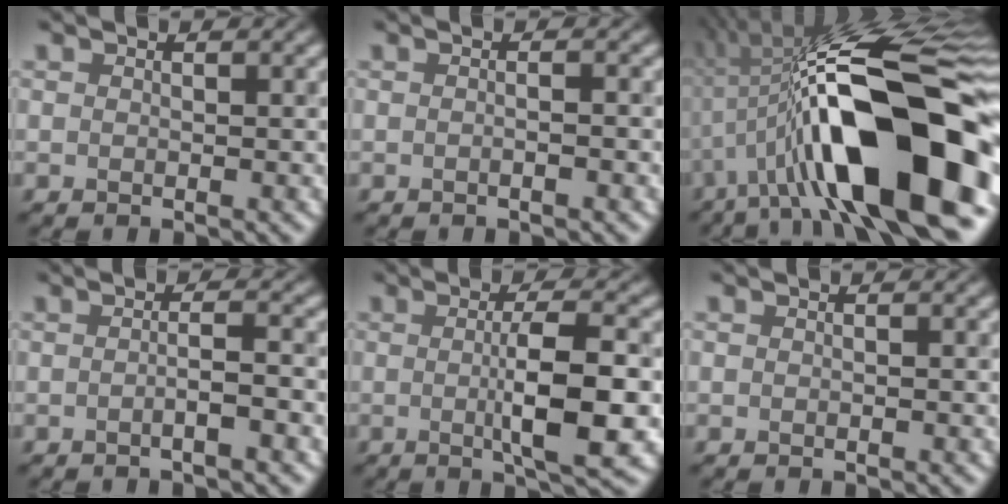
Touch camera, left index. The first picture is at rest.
{"total": 2.0, "force": [0.0, 0.9, 1.7], "torque": [0.005, 0.000, -0.019]}
{"total": 19.4, "force": [-2.6, 7.2, 17.8], "torque": [-0.285, 0.029, -0.053]}
{"total": 2.5, "force": [-0.6, 0.7, 2.4], "torque": [-0.026, 0.006, -0.015]}
{"total": 6.5, "force": [-0.5, 1.3, 6.4], "torque": [-0.100, -0.002, -0.007]}
{"total": 0.0}